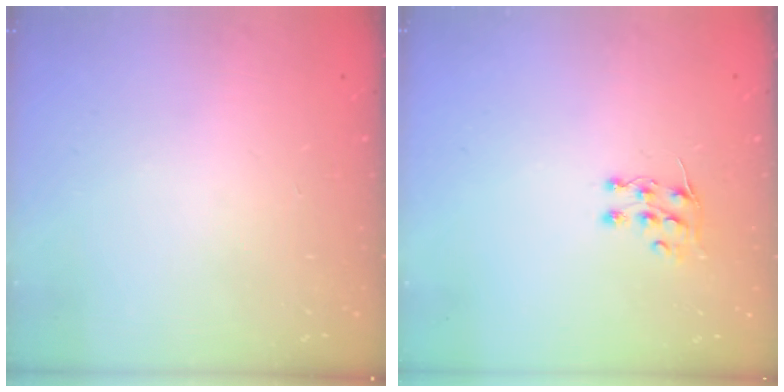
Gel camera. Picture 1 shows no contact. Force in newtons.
{"total": 5.9, "press": 5.9, "slide": 0.5}